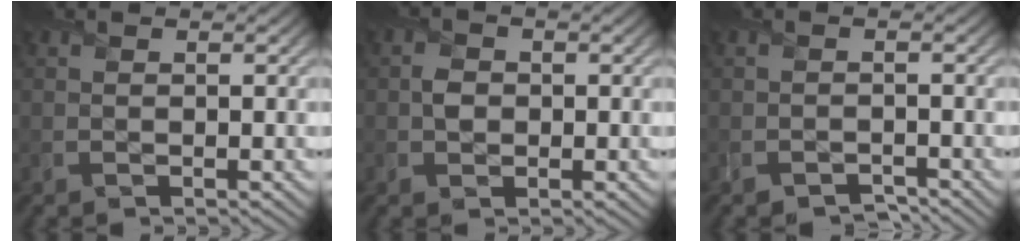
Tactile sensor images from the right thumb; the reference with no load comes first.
{"total": 1.6, "force": [0.1, 1.5, 0.4], "torque": [-0.008, 0.000, -0.006]}
{"total": 1.5, "force": [-1.4, 0.6, -0.1], "torque": [0.008, -0.001, -0.027]}